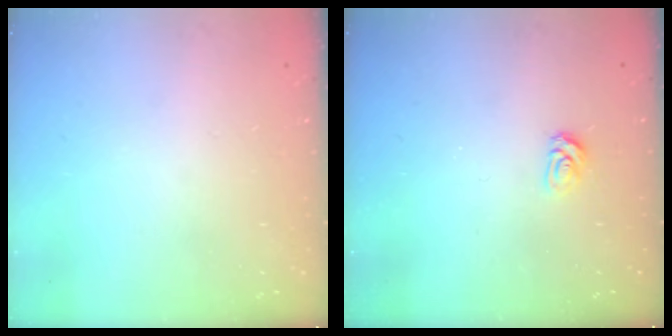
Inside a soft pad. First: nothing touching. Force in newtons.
{"total": 3.1, "press": 3.1, "slide": 0.3}